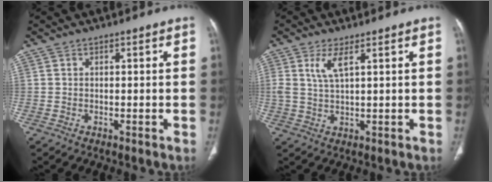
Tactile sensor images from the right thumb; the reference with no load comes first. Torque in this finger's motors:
{"motor_torque": [-0.17, -0.19, 0.52, 0.74, 0.15]}